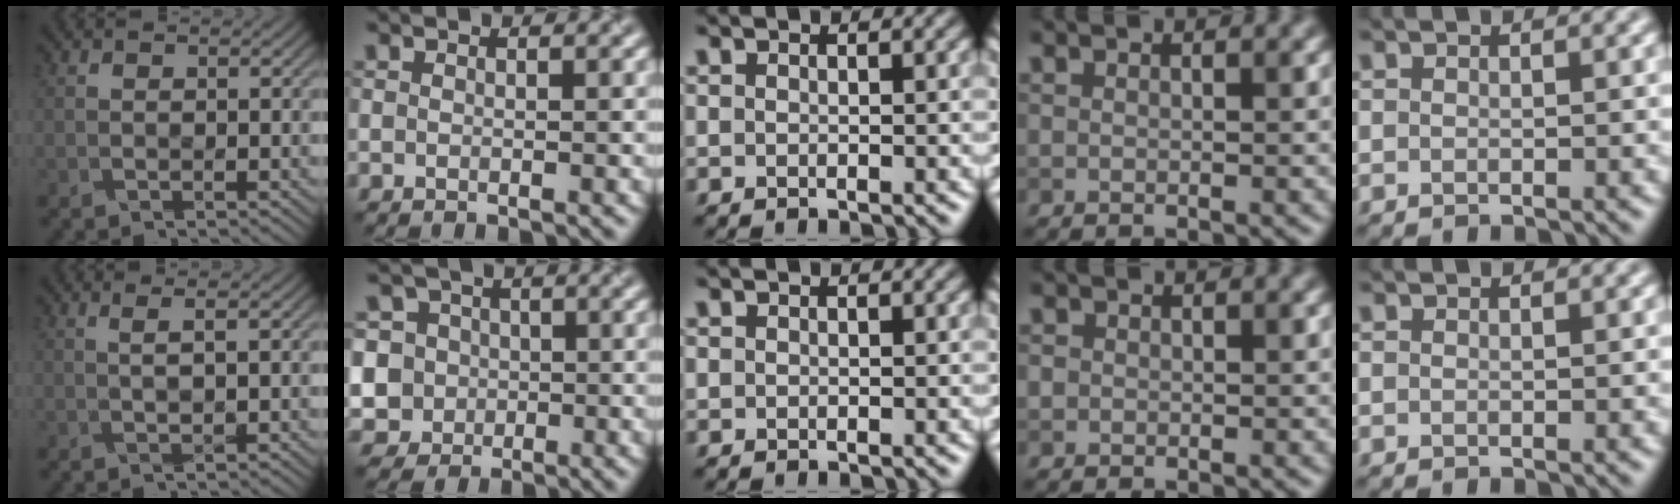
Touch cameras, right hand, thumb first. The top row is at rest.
{"thumb": {"total": 1.3, "force": [0.3, -1.0, 0.9], "torque": [-0.035, 0.000, 0.022]}, "index": {"total": 7.7, "force": [0.0, 7.3, 2.6], "torque": [-0.051, 0.020, -0.032]}, "ring": {"total": 0.7, "force": [-0.2, 0.7, 0.1], "torque": [0.002, -0.004, -0.005]}}